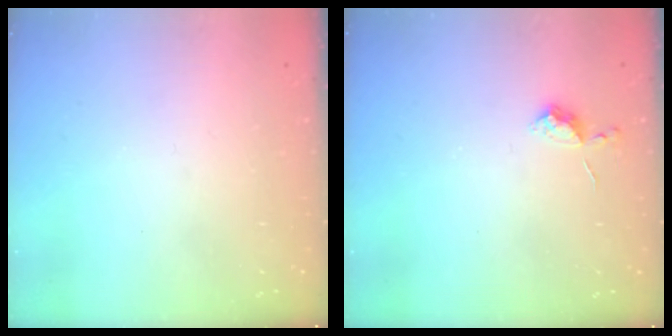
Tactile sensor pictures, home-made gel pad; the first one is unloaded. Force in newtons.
{"total": 7.0, "press": 6.9, "slide": 0.9}